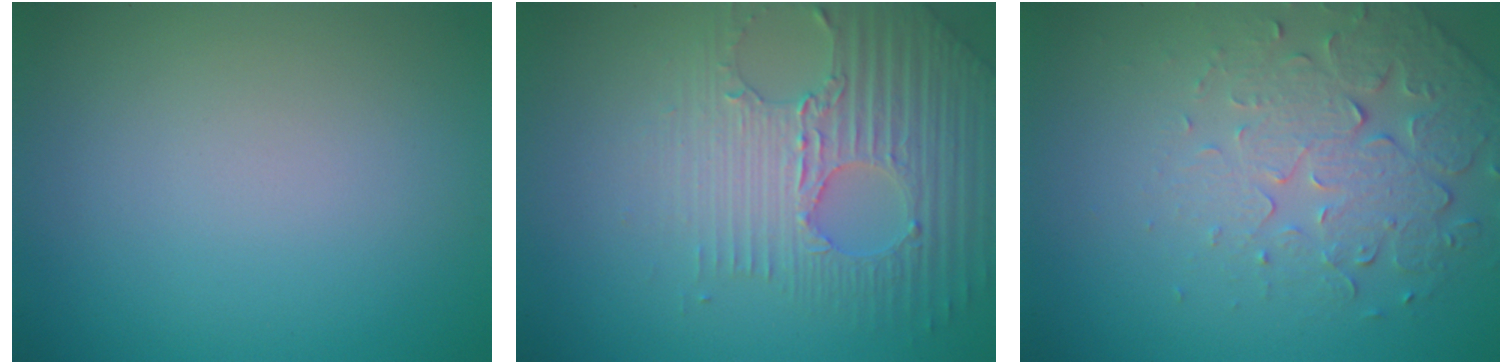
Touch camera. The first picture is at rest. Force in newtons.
{"total": 4.7, "press": 4.2, "slide": 2.1}
{"total": 5.2, "press": 3.7, "slide": 3.6}